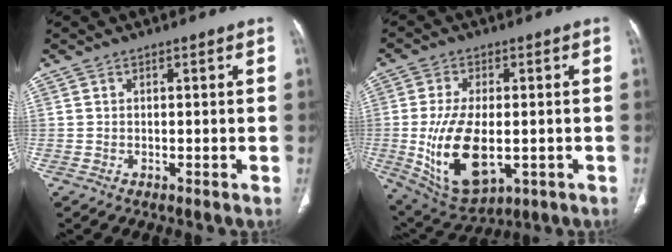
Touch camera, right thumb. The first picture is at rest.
{"total": 15.5, "force": [-2.4, 8.2, 12.9], "torque": [-0.237, -0.013, -0.019]}